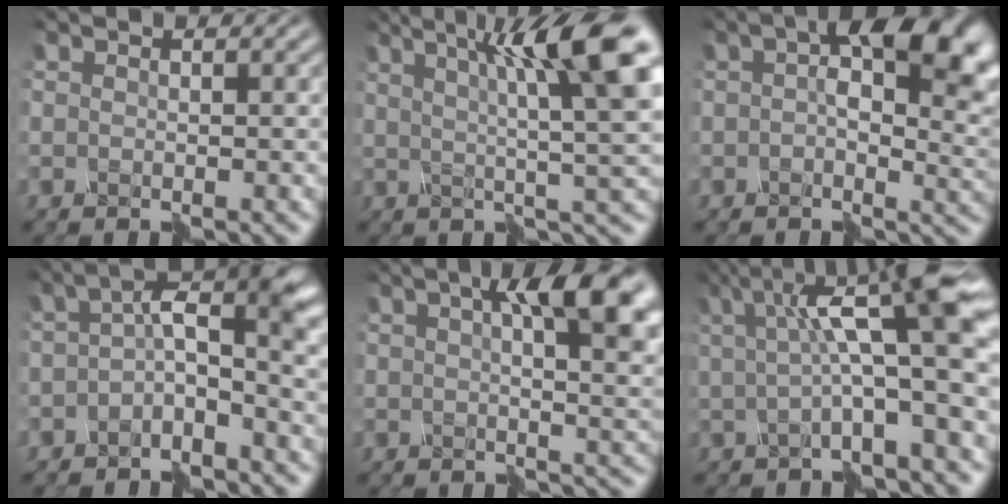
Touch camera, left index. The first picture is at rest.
{"total": 10.6, "force": [4.3, 1.8, 9.5], "torque": [-0.117, 0.023, 0.059]}
{"total": 12.4, "force": [3.0, 6.4, 10.2], "torque": [-0.136, 0.013, 0.039]}
{"total": 4.5, "force": [0.1, 1.5, 4.2], "torque": [-0.064, 0.026, -0.017]}
{"total": 10.2, "force": [3.9, 3.6, 8.8], "torque": [-0.097, 0.020, 0.048]}
{"total": 8.7, "force": [2.3, 1.5, 8.3], "torque": [-0.115, 0.027, 0.025]}